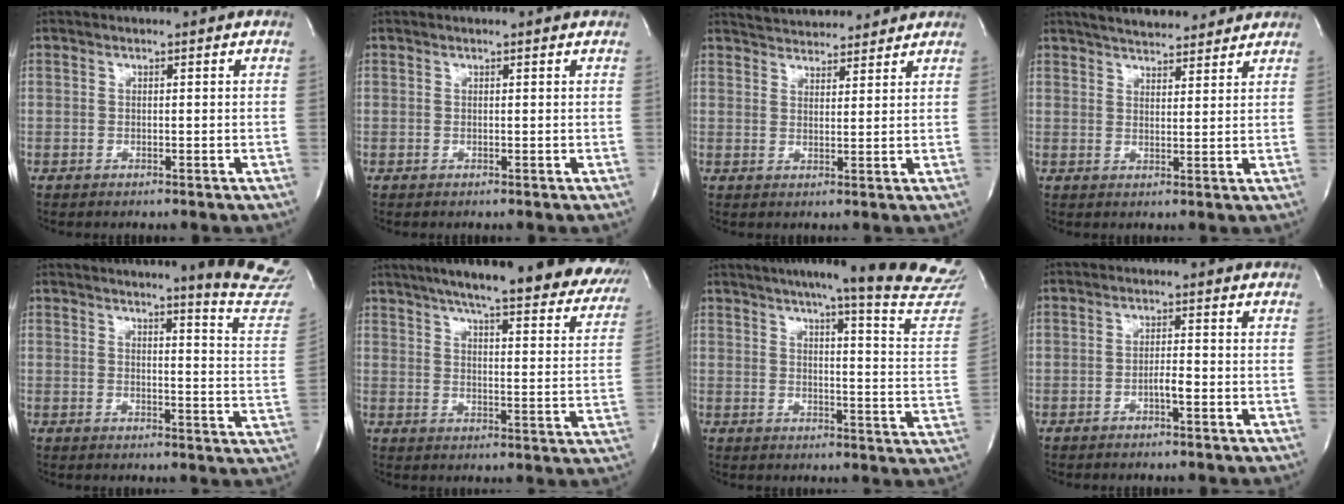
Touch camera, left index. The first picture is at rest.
{"total": 0.6, "force": [0.5, 0.0, 0.2], "torque": [-0.010, 0.002, 0.006]}
{"total": 9.3, "force": [8.8, 2.1, 2.2], "torque": [-0.032, 0.016, 0.124]}
{"total": 11.1, "force": [9.9, 2.6, 4.2], "torque": [-0.059, 0.015, 0.135]}
{"total": 13.5, "force": [12.4, -1.0, 5.2], "torque": [-0.056, -0.104, 0.123]}
{"total": 30.1, "force": [25.7, 4.8, 14.9], "torque": [-0.208, -0.046, 0.310]}
{"total": 23.0, "force": [20.4, -0.4, 10.7], "torque": [-0.146, -0.089, 0.234]}
{"total": 2.1, "force": [-1.1, 0.2, 1.7], "torque": [-0.028, -0.003, -0.021]}